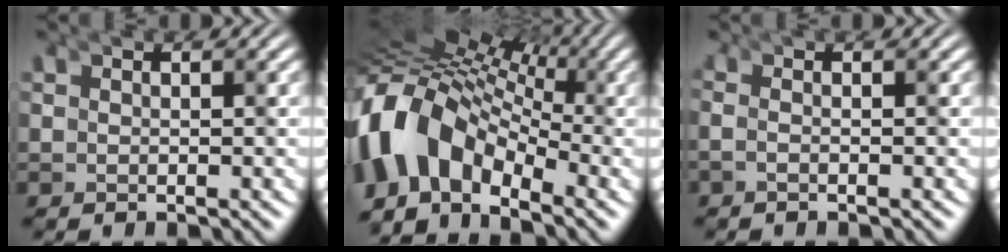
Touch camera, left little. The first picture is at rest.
{"total": 10.2, "force": [-4.1, 7.7, 5.2], "torque": [-0.156, -0.056, -0.057]}
{"total": 0.9, "force": [-0.7, -0.4, 0.5], "torque": [-0.009, 0.002, -0.018]}